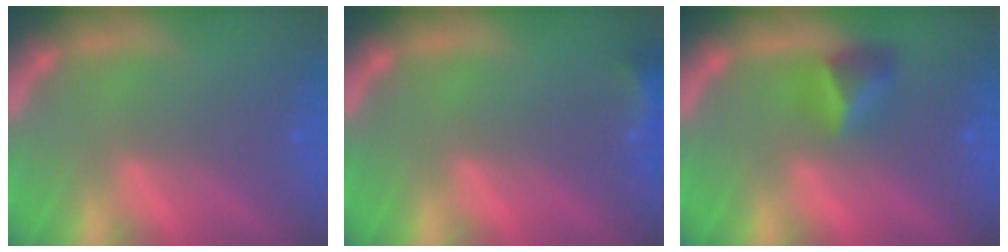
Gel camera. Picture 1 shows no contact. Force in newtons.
{"total": 3.0}
{"total": 2.9}